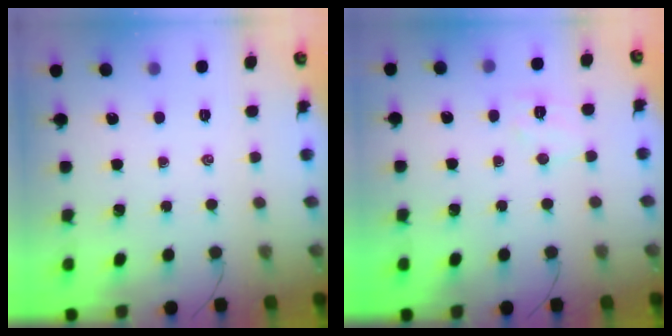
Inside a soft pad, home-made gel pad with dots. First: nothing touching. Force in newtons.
{"total": 5.7, "press": 5.6, "slide": 1.1}